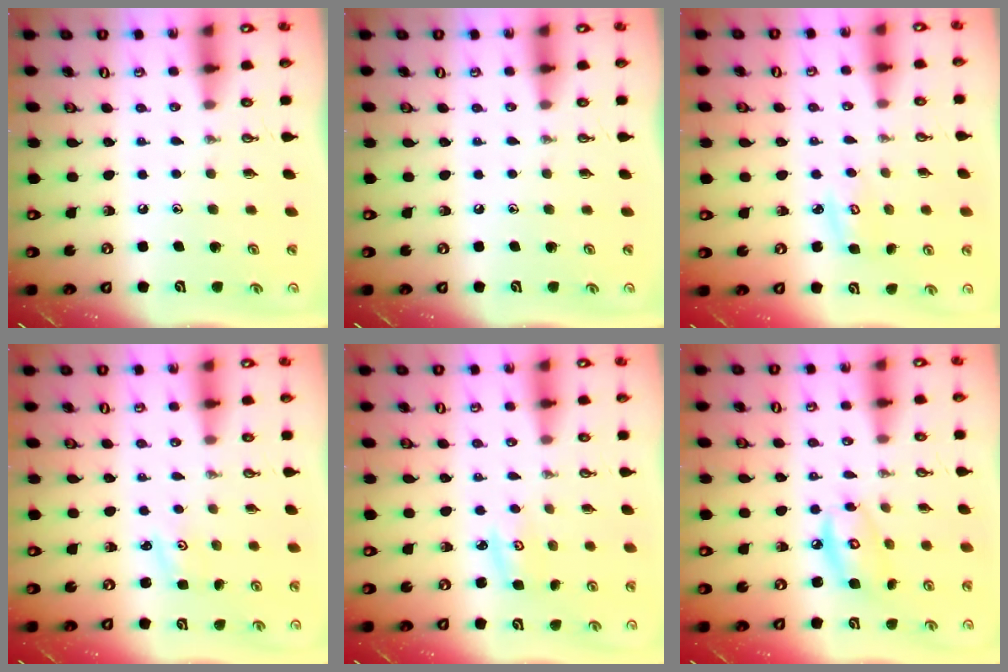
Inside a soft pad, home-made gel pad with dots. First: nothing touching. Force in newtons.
{"total": 0.0}
{"total": 4.0, "press": 3.9, "slide": 0.4}
{"total": 1.3, "press": 1.2, "slide": 0.2}
{"total": 2.8, "press": 2.8, "slide": 0.3}
{"total": 8.7, "press": 8.7, "slide": 0.6}